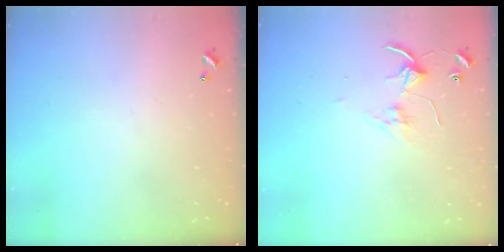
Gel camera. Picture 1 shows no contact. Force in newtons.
{"total": 3.6, "press": 3.6, "slide": 0.1}